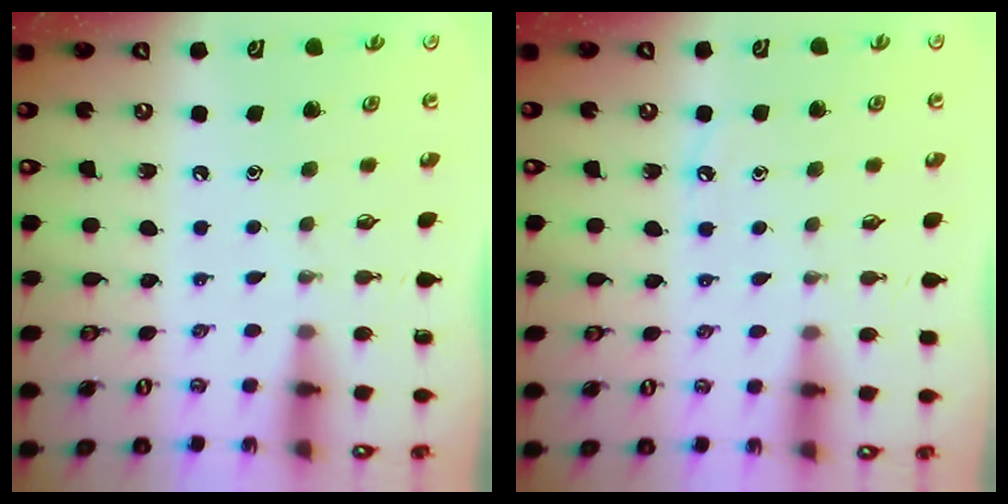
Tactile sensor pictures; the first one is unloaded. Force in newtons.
{"total": 3.2, "press": 3.2, "slide": 0.5}